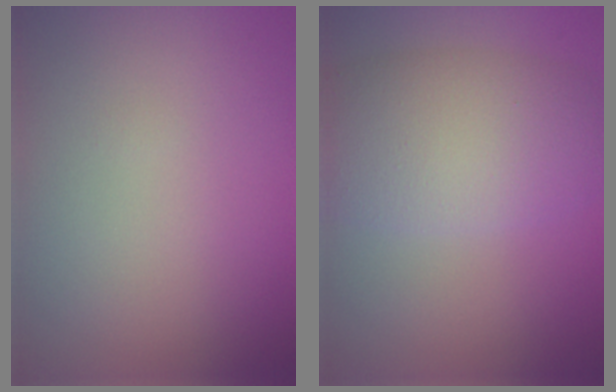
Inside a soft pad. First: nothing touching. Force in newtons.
{"total": 7.8, "press": 7.8, "slide": 0.5}